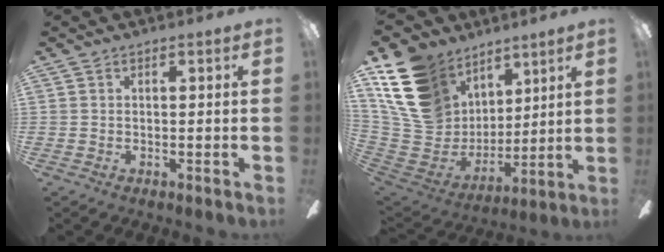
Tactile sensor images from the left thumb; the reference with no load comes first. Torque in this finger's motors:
{"motor_torque": [1.22, 0.57, 1.55, -1.22, 0.40]}